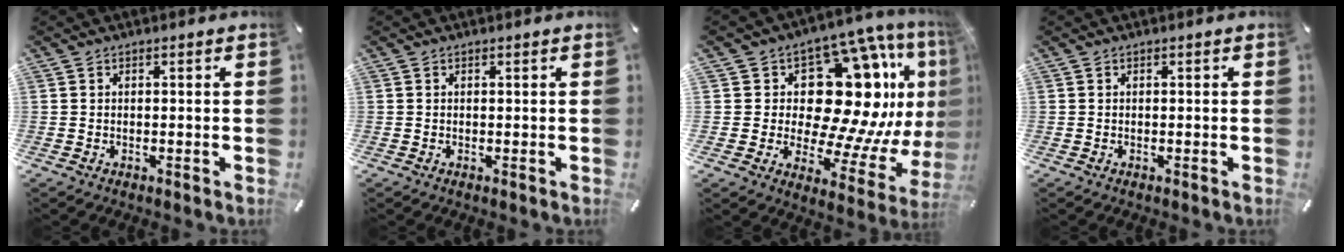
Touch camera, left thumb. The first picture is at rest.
{"total": 0.0}
{"total": 20.5, "force": [5.9, 13.5, 14.3], "torque": [-0.199, -0.079, 0.119]}
{"total": 0.0}